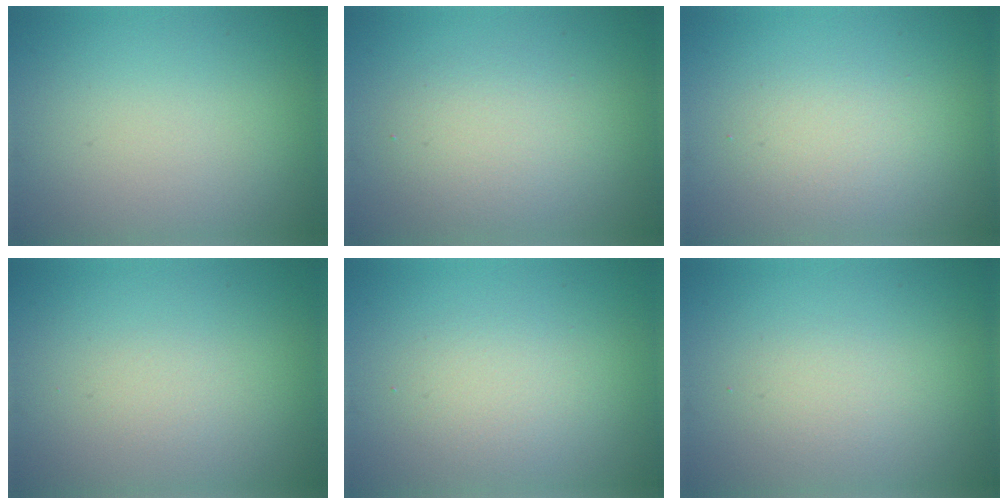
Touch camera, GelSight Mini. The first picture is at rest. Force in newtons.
{"total": 2.9, "press": 2.9, "slide": 0.1}
{"total": 2.2, "press": 2.2, "slide": 0.1}
{"total": 0.7, "press": 0.7, "slide": 0.1}
{"total": 2.1, "press": 2.1, "slide": 0.2}
{"total": 1.4, "press": 1.4, "slide": 0.1}